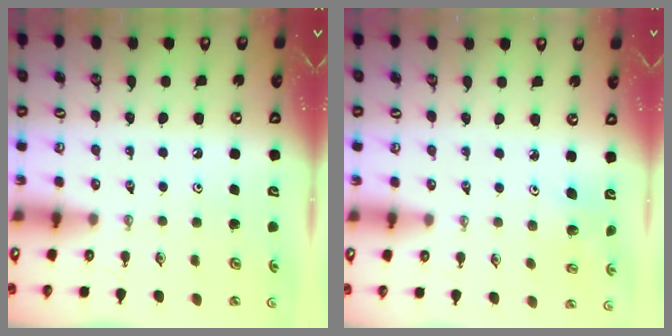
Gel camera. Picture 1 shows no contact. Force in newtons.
{"total": 2.6, "press": 2.6, "slide": 0.2}